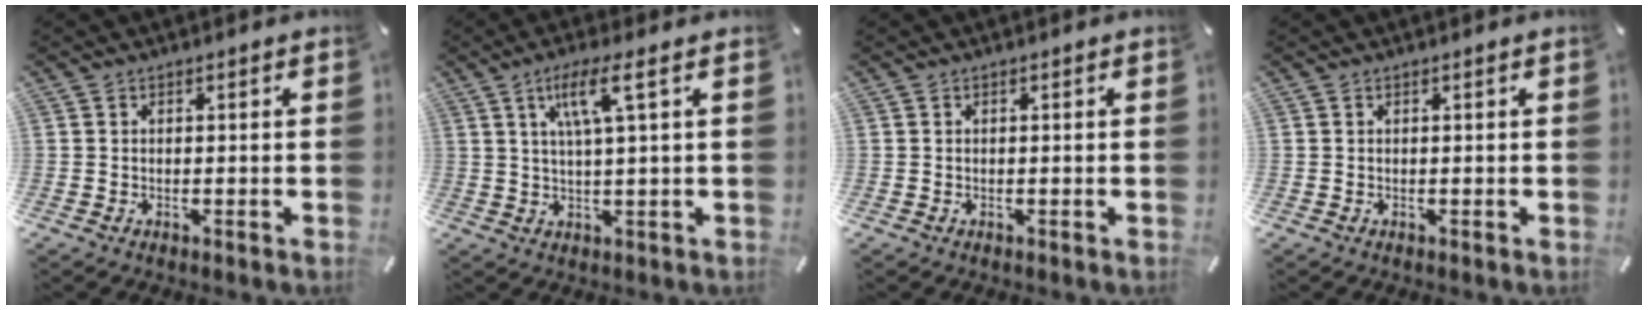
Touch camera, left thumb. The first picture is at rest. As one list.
[{"total": 7.7, "force": [2.8, 0.7, 7.1], "torque": [-0.145, 0.003, 0.043]}, {"total": 0.0}, {"total": 0.0}]